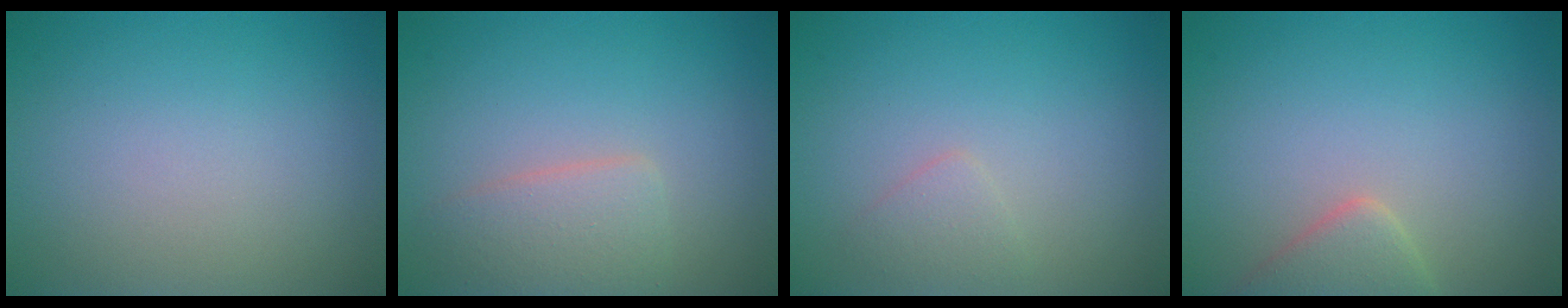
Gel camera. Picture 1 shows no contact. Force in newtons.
{"total": 2.8, "press": 2.8, "slide": 0.1}
{"total": 1.2, "press": 1.2, "slide": 0.0}
{"total": 2.8, "press": 2.8, "slide": 0.2}